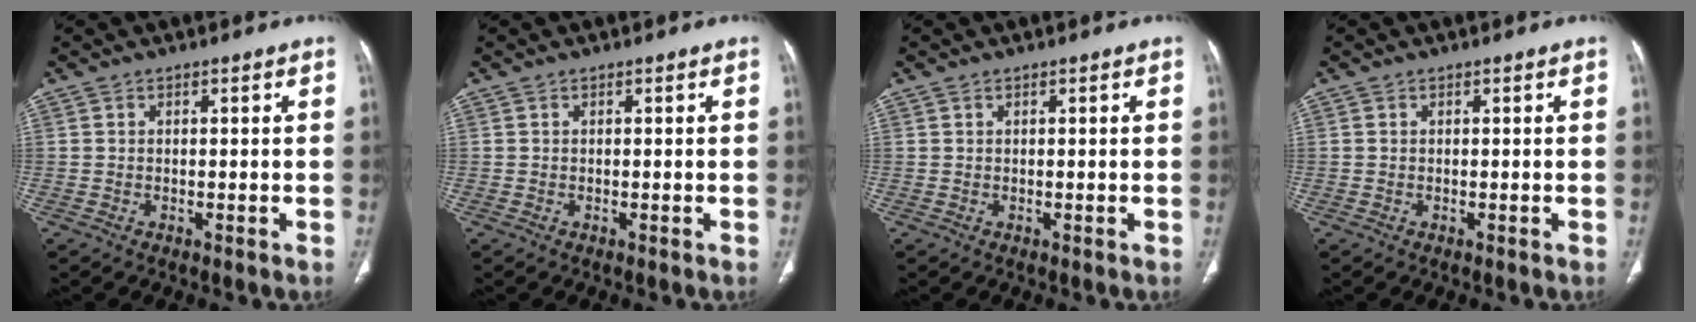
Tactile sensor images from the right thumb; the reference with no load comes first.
{"total": 0.0}
{"total": 0.0}
{"total": 0.0}